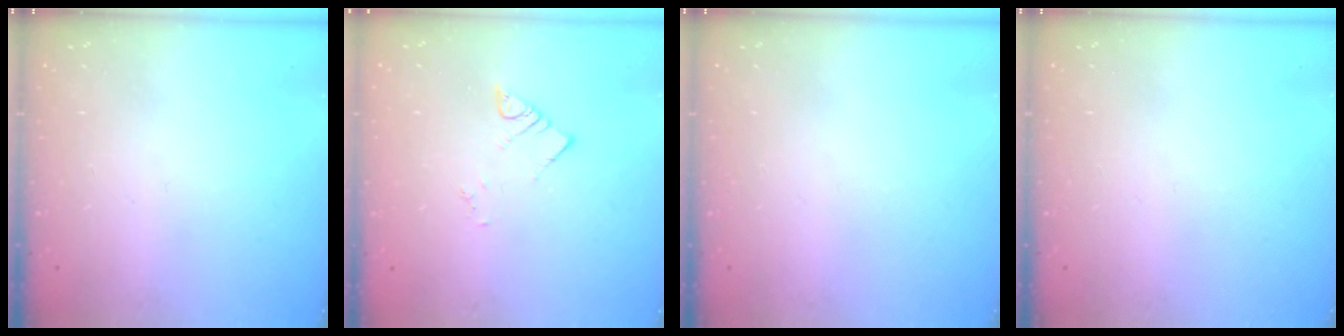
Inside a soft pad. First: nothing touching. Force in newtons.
{"total": 3.6, "press": 3.5, "slide": 0.2}
{"total": 0.0}
{"total": 0.0}